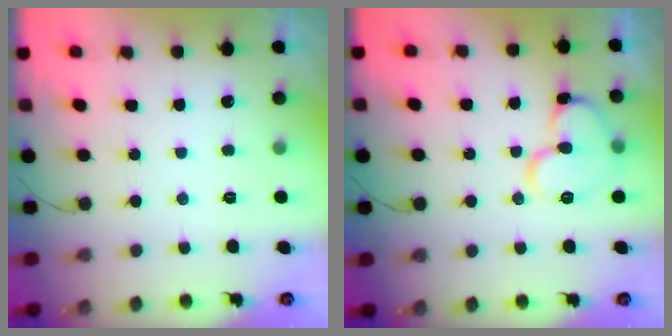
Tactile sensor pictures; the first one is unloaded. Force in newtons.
{"total": 12.8, "press": 12.7, "slide": 1.7}